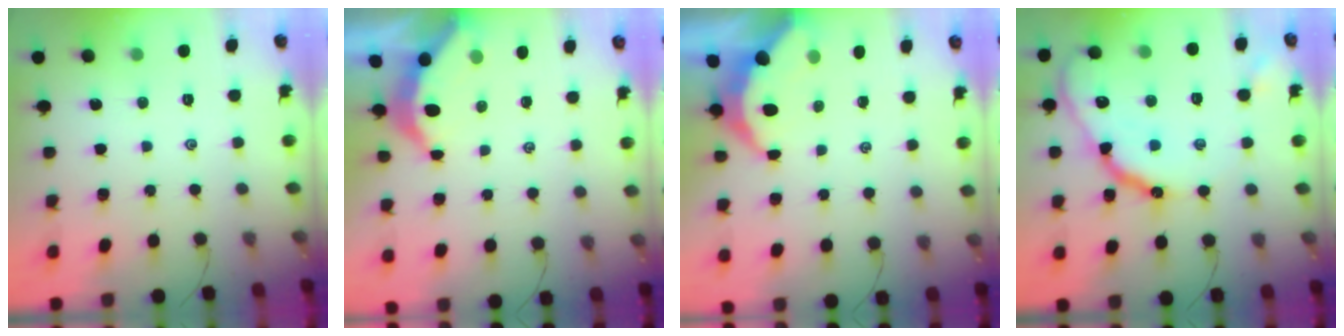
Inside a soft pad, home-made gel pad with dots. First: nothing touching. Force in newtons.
{"total": 3.7, "press": 3.6, "slide": 0.4}
{"total": 4.8, "press": 4.8, "slide": 0.6}
{"total": 16.3, "press": 16.3, "slide": 1.3}